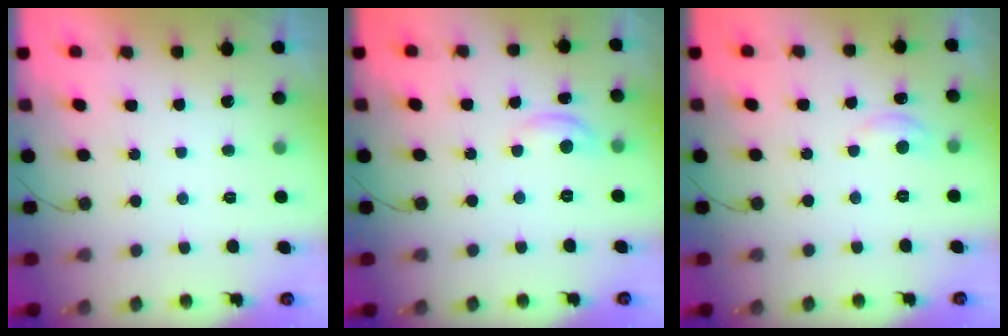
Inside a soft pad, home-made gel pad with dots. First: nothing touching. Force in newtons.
{"total": 5.0, "press": 5.0, "slide": 0.2}
{"total": 3.8, "press": 3.8, "slide": 0.4}